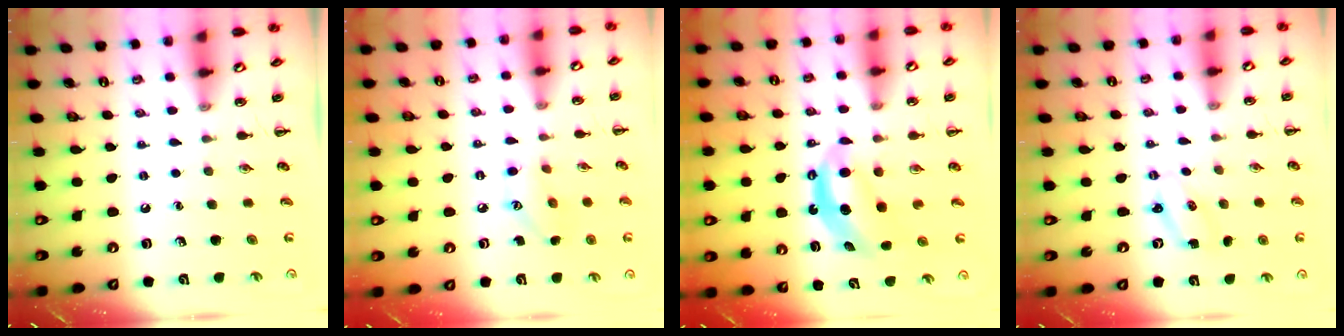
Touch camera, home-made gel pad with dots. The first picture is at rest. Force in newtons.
{"total": 7.8, "press": 7.7, "slide": 0.6}
{"total": 6.5, "press": 6.5, "slide": 0.5}
{"total": 2.4, "press": 2.3, "slide": 0.5}